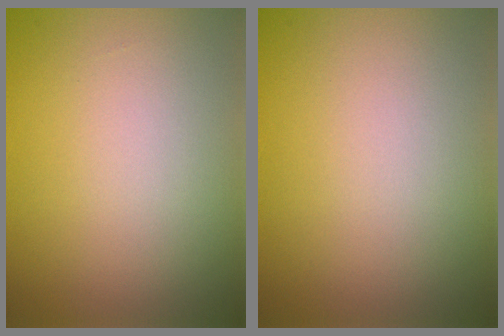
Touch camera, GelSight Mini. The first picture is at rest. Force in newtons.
{"total": 0.0}